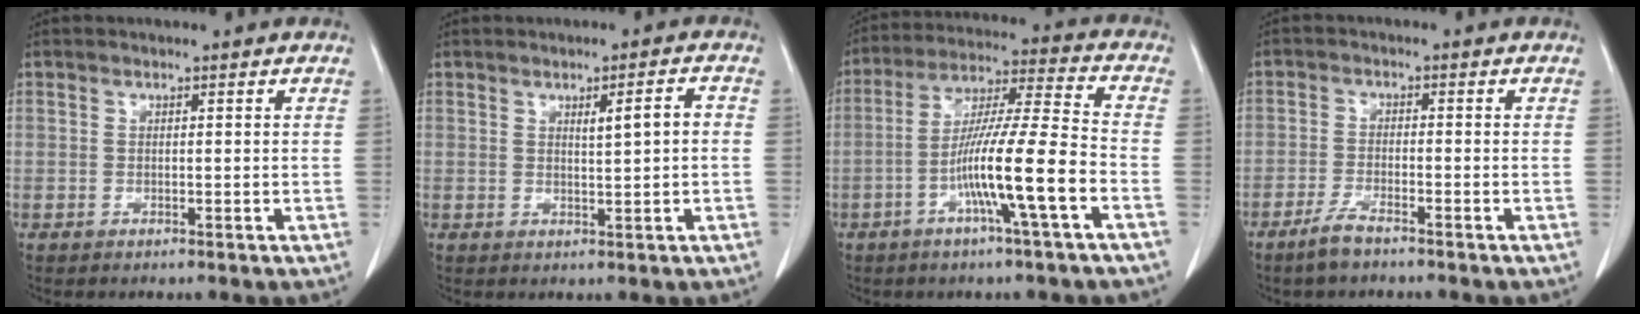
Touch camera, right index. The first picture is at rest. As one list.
[{"total": 3.2, "force": [0.4, 0.3, 3.1], "torque": [-0.051, 0.004, 0.010]}, {"total": 13.0, "force": [-4.7, -0.7, 12.1], "torque": [-0.221, 0.004, -0.086]}, {"total": 3.5, "force": [-2.8, 0.5, 2.1], "torque": [-0.050, -0.005, -0.052]}]